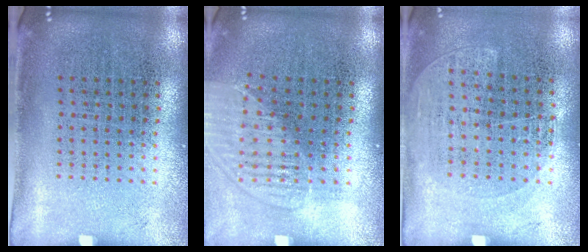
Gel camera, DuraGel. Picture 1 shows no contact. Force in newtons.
{"total": 1.4, "press": 1.2, "slide": 0.7}
{"total": 1.3, "press": 1.0, "slide": 0.7}